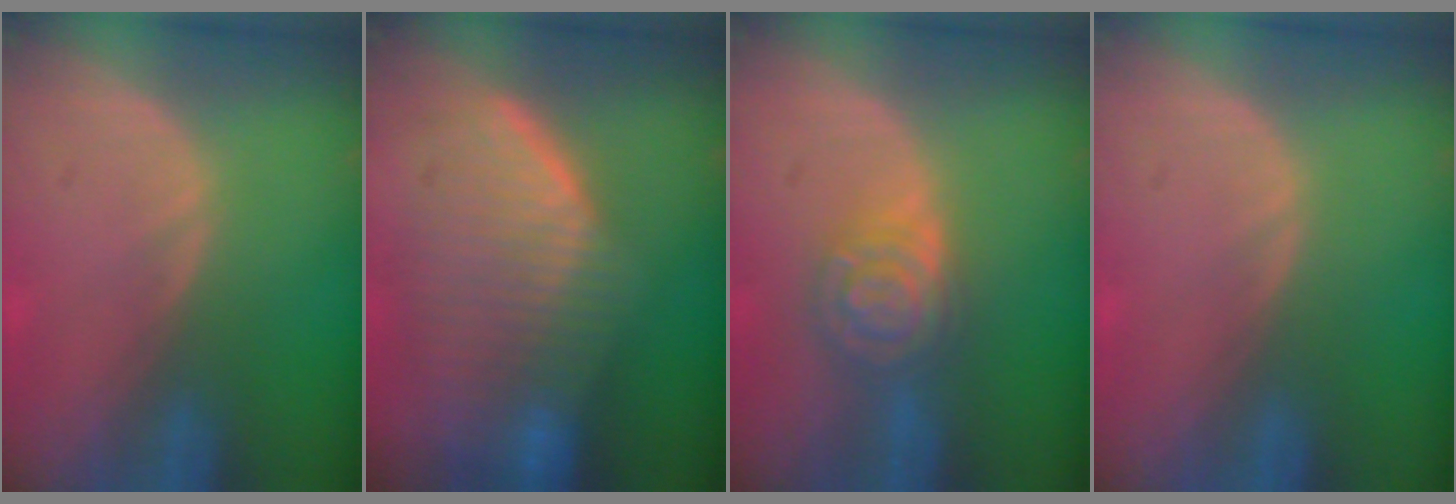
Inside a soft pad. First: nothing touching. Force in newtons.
{"total": 10.3, "press": 9.1, "slide": 4.8}
{"total": 6.3, "press": 6.3, "slide": 0.5}
{"total": 0.0}